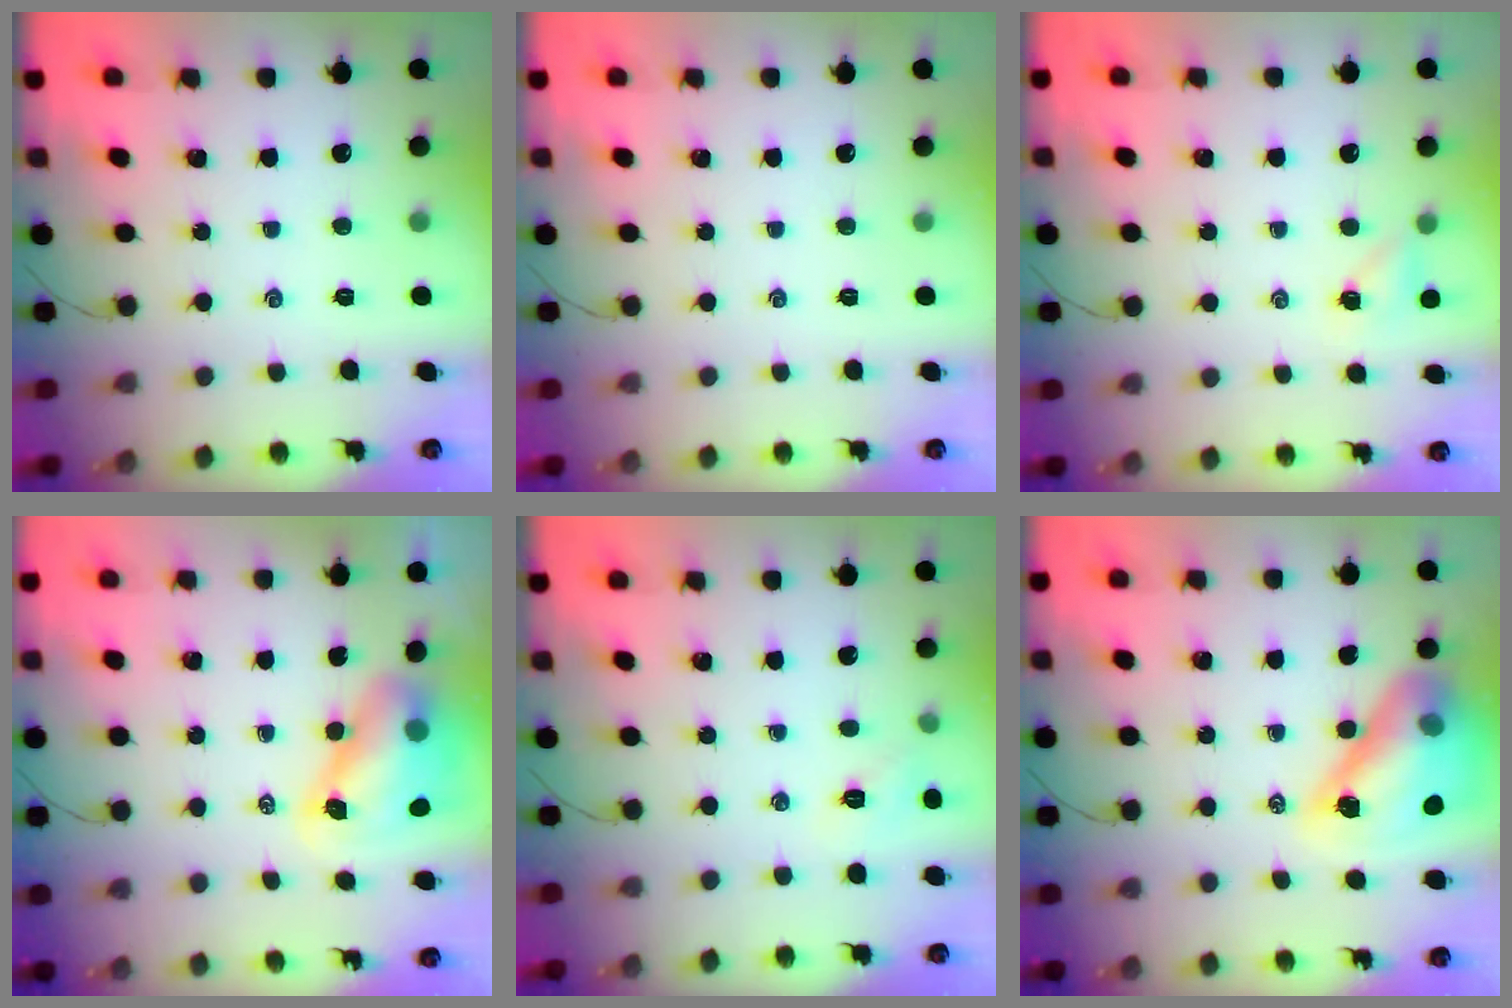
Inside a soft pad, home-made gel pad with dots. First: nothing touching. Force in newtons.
{"total": 0.0}
{"total": 4.2, "press": 4.1, "slide": 0.9}
{"total": 8.6, "press": 8.3, "slide": 2.3}
{"total": 5.1, "press": 5.0, "slide": 1.3}
{"total": 18.4, "press": 17.7, "slide": 5.2}